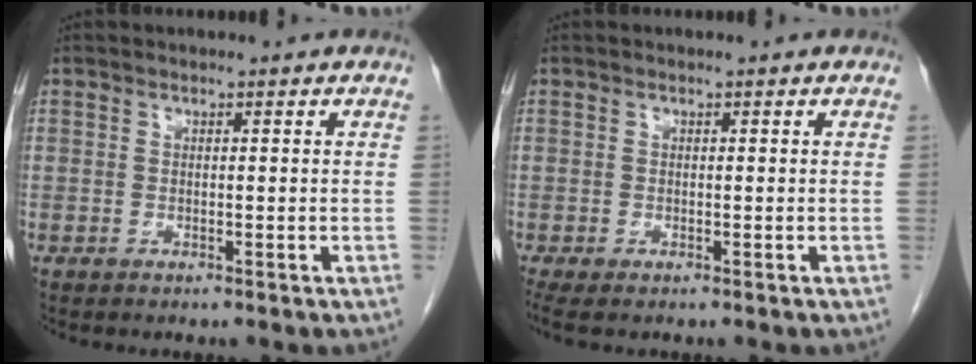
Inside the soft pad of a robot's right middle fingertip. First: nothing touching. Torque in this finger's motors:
{"motor_torque": [0.64, -0.52, 0.05, 0.04]}